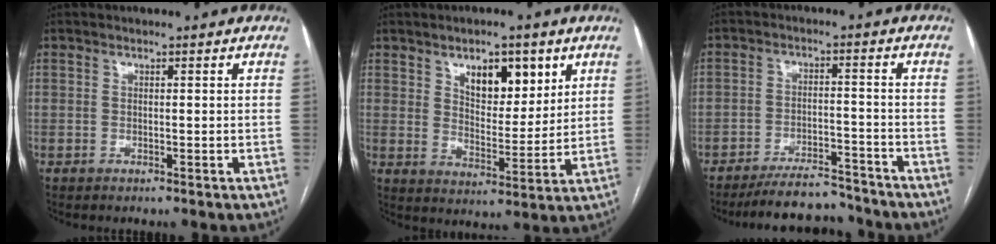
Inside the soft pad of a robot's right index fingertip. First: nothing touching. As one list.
[{"total": 9.2, "force": [4.9, 4.2, 6.6], "torque": [-0.100, 0.002, 0.083]}, {"total": 9.1, "force": [-8.6, 2.3, 1.9], "torque": [-0.018, 0.008, -0.136]}]